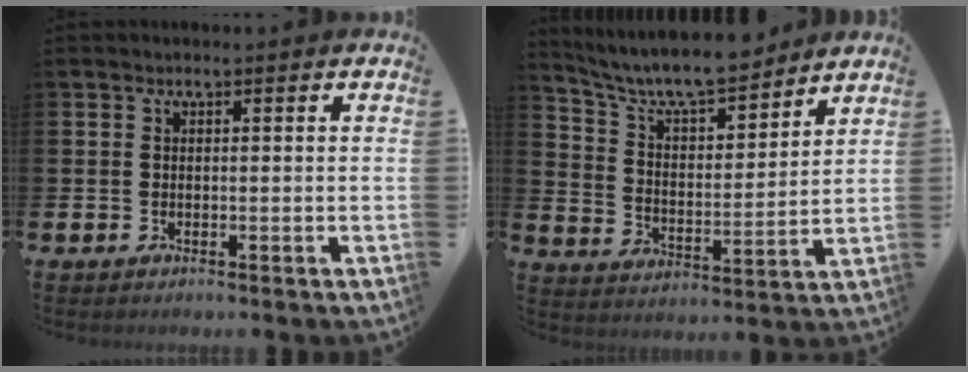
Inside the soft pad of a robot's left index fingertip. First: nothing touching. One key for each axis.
{"total": 8.3, "fx": 7.7, "fy": 1.4, "fz": 2.7, "tx": -0.083, "ty": -0.055, "tz": 0.134}